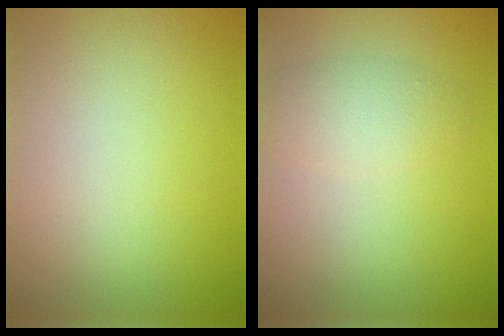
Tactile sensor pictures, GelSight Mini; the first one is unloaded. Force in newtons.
{"total": 2.4, "press": 2.4, "slide": 0.0}